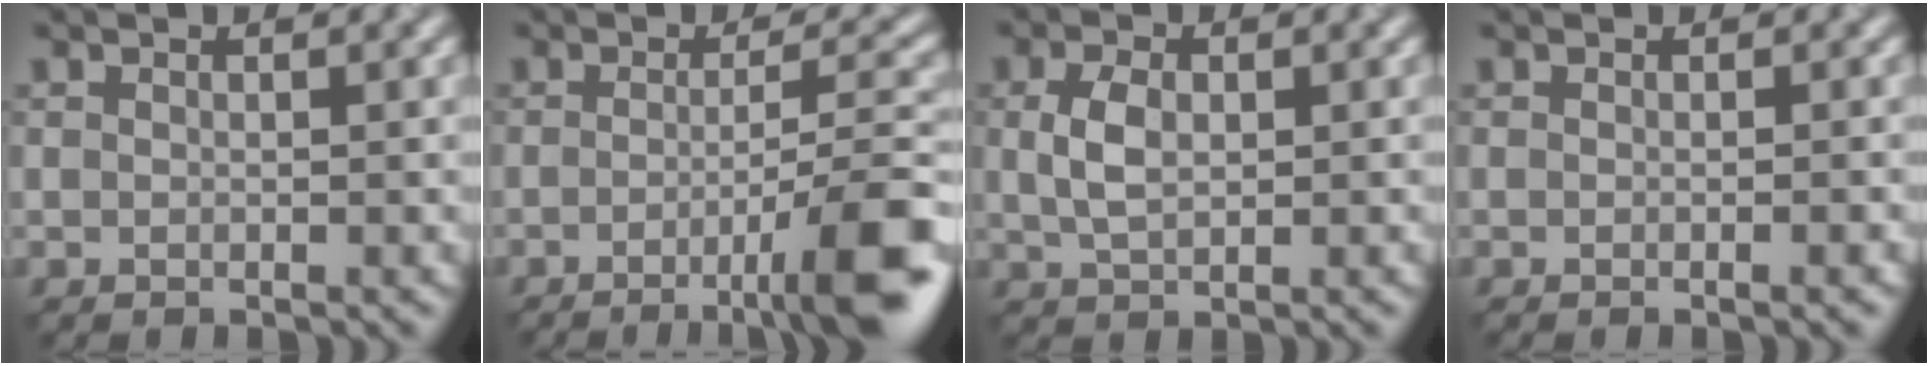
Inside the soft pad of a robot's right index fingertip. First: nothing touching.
{"total": 8.9, "force": [-3.6, 1.6, 7.9], "torque": [-0.095, 0.005, -0.047]}
{"total": 2.6, "force": [-0.1, 1.6, 2.0], "torque": [-0.046, 0.009, 0.009]}
{"total": 1.8, "force": [-0.4, 0.8, 1.5], "torque": [-0.002, 0.007, -0.018]}